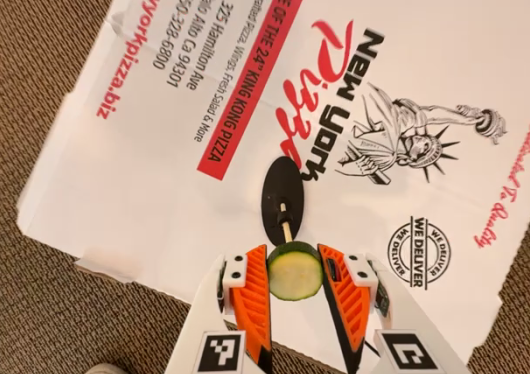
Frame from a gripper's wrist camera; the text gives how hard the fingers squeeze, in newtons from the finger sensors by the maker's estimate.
{"total": 9.7, "left": 10.0, "right": 9.4}